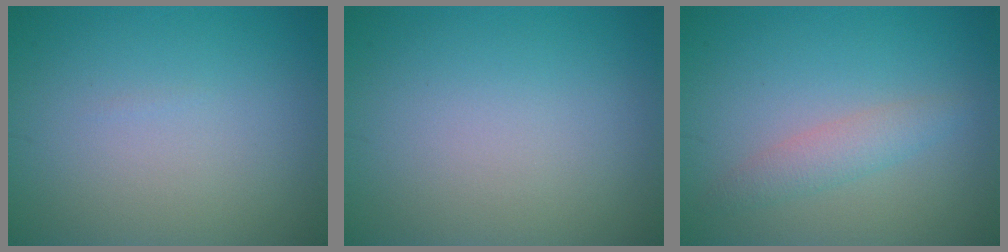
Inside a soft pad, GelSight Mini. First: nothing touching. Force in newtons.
{"total": 0.0}
{"total": 2.1, "press": 2.1, "slide": 0.1}